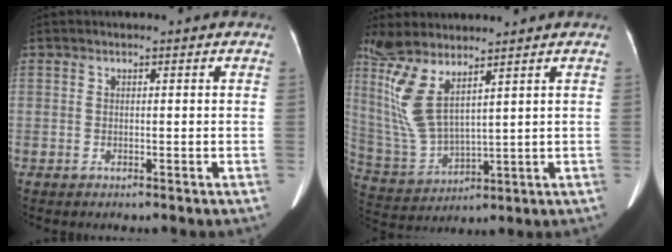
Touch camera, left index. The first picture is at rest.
{"total": 10.1, "force": [6.1, 2.4, 7.7], "torque": [-0.188, -0.011, 0.138]}